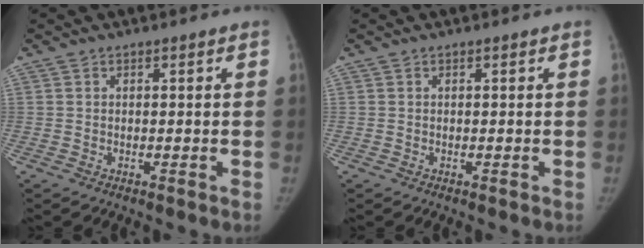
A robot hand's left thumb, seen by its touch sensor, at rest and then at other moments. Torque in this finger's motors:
{"motor_torque": [-0.11, 0.01, 0.10, 0.43, -0.01]}